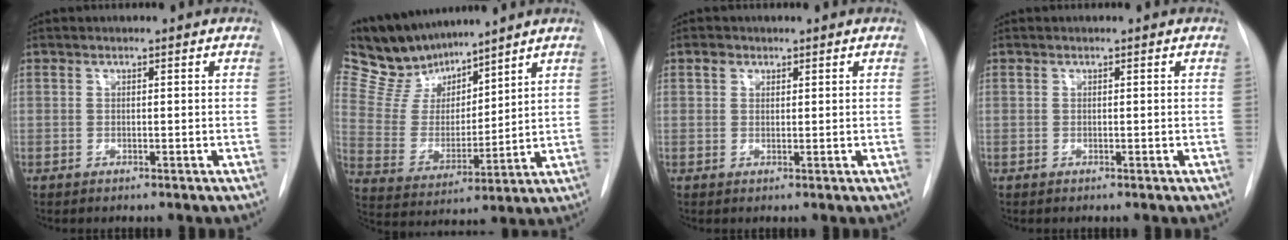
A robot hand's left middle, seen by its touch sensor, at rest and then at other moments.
{"total": 12.8, "force": [11.4, 4.2, 4.2], "torque": [-0.094, 0.015, 0.225]}
{"total": 1.4, "force": [0.8, 1.1, 0.3], "torque": [-0.002, 0.005, 0.012]}
{"total": 0.0}